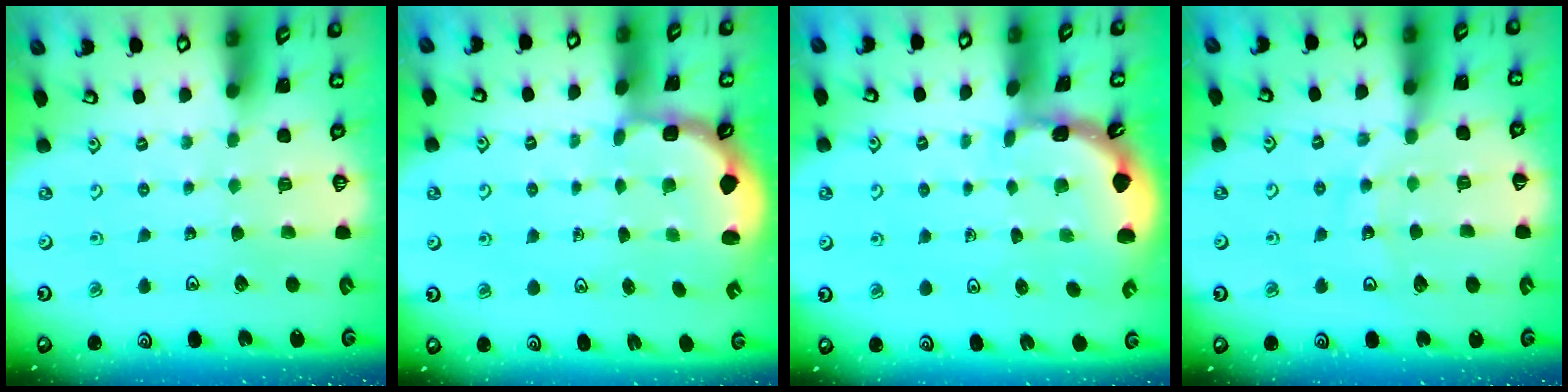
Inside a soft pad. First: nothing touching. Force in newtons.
{"total": 2.8, "press": 2.2, "slide": 1.7}
{"total": 1.6, "press": 1.5, "slide": 0.3}
{"total": 11.9, "press": 11.8, "slide": 1.2}